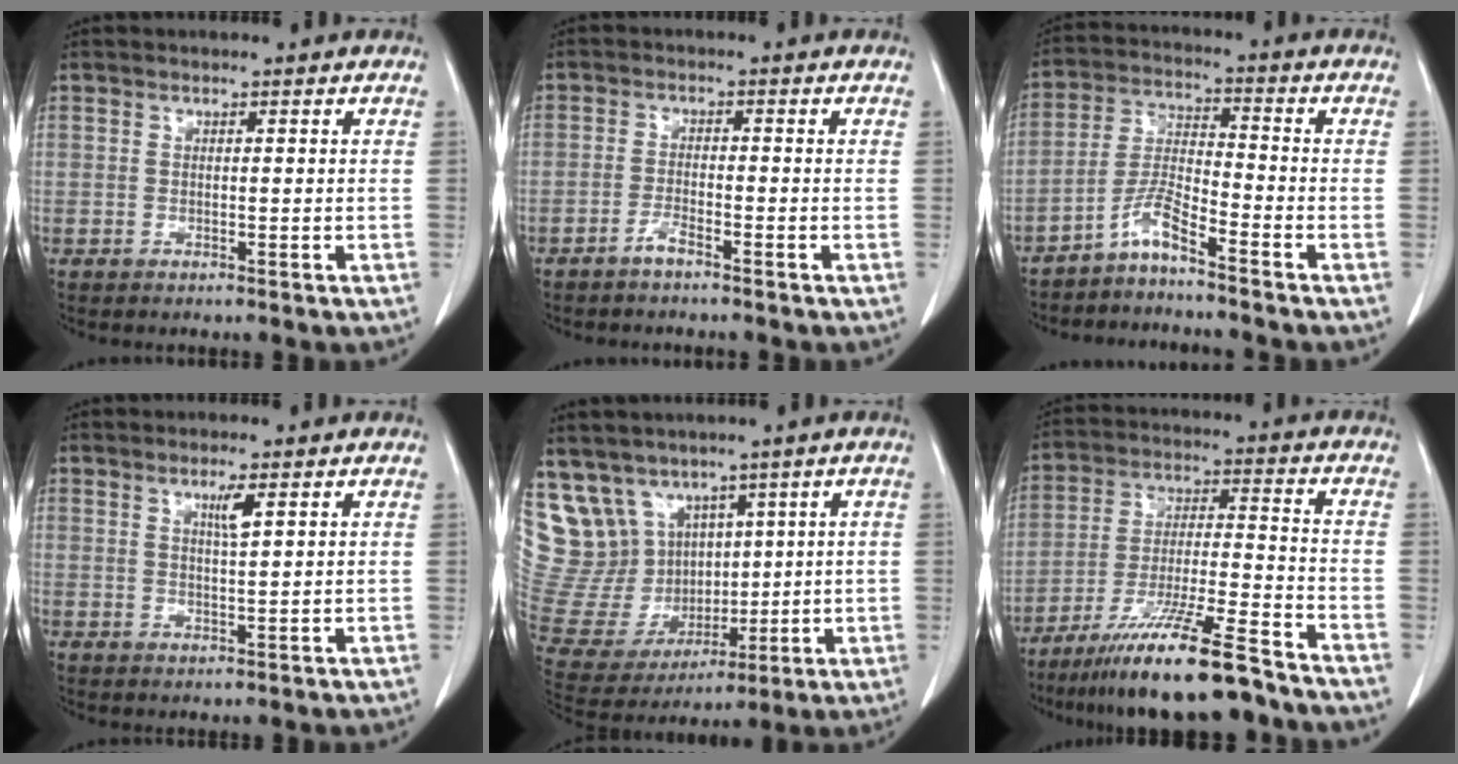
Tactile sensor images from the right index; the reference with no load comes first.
{"total": 1.9, "force": [-1.6, 0.2, 1.1], "torque": [-0.023, 0.000, -0.032]}
{"total": 5.2, "force": [-4.2, 0.0, 3.0], "torque": [-0.069, -0.007, -0.089]}
{"total": 2.6, "force": [1.4, 0.0, 2.2], "torque": [-0.042, -0.004, 0.026]}
{"total": 16.6, "force": [8.2, 13.4, 5.5], "torque": [-0.145, 0.069, 0.196]}
{"total": 15.3, "force": [-11.9, 0.5, 9.6], "torque": [-0.180, -0.028, -0.207]}